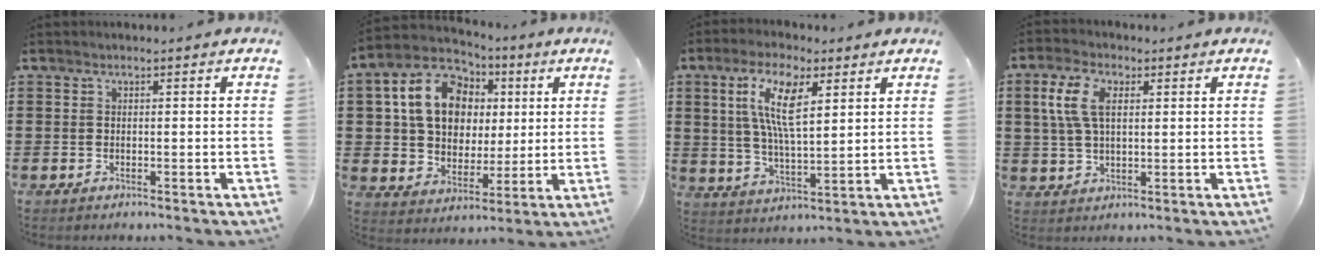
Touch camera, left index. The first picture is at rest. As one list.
[{"total": 11.9, "force": [3.1, 9.2, 6.8], "torque": [-0.157, 0.018, 0.060]}, {"total": 10.1, "force": [4.1, 3.3, 8.6], "torque": [-0.174, 0.012, 0.072]}, {"total": 6.9, "force": [2.1, 3.6, 5.5], "torque": [-0.133, 0.009, 0.031]}]